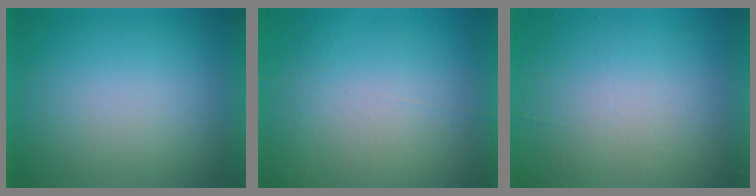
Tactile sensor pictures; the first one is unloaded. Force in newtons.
{"total": 7.0}
{"total": 4.5}